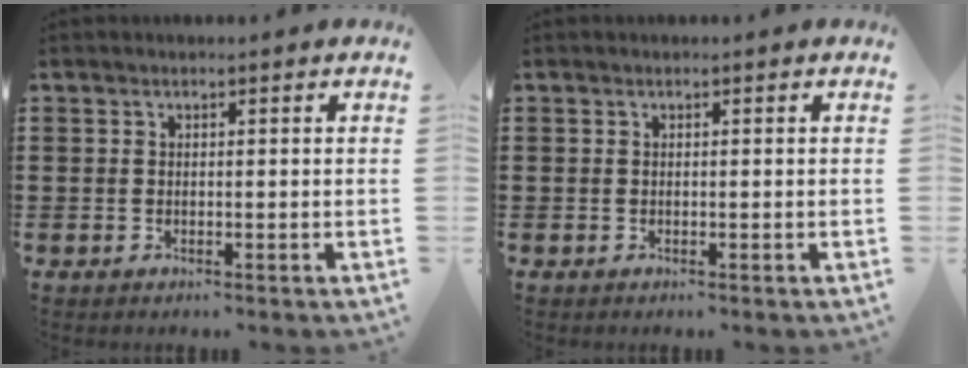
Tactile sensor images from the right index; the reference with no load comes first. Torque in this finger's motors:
{"motor_torque": [0.04, 0.04, 0.00, 0.00]}